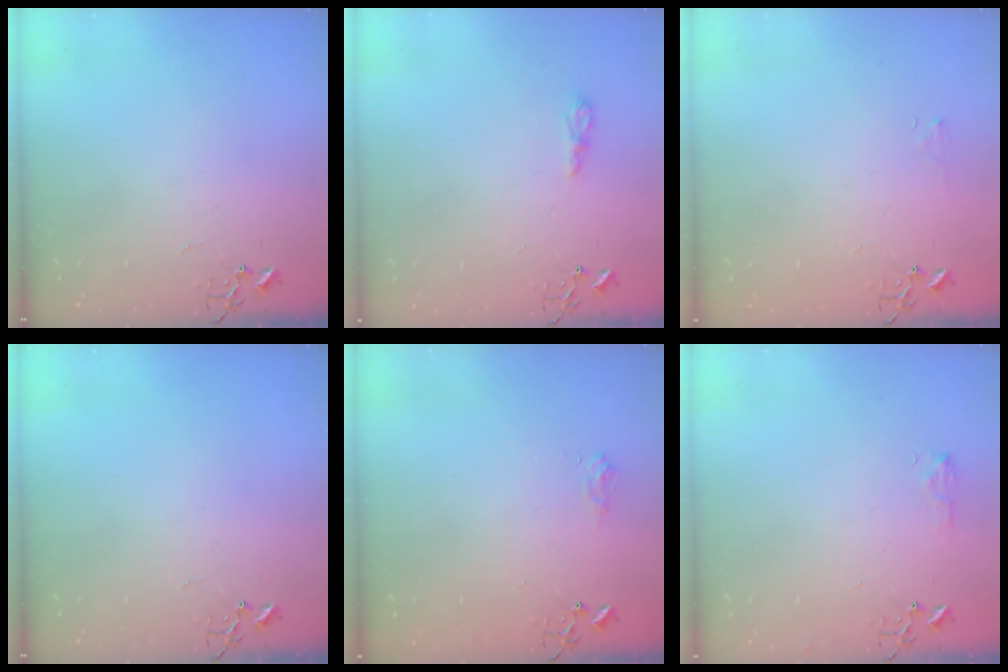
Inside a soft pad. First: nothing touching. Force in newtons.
{"total": 6.3, "press": 6.2, "slide": 0.8}
{"total": 3.8, "press": 3.8, "slide": 0.5}
{"total": 0.0}
{"total": 6.3, "press": 6.3, "slide": 0.8}
{"total": 6.4, "press": 6.3, "slide": 0.9}